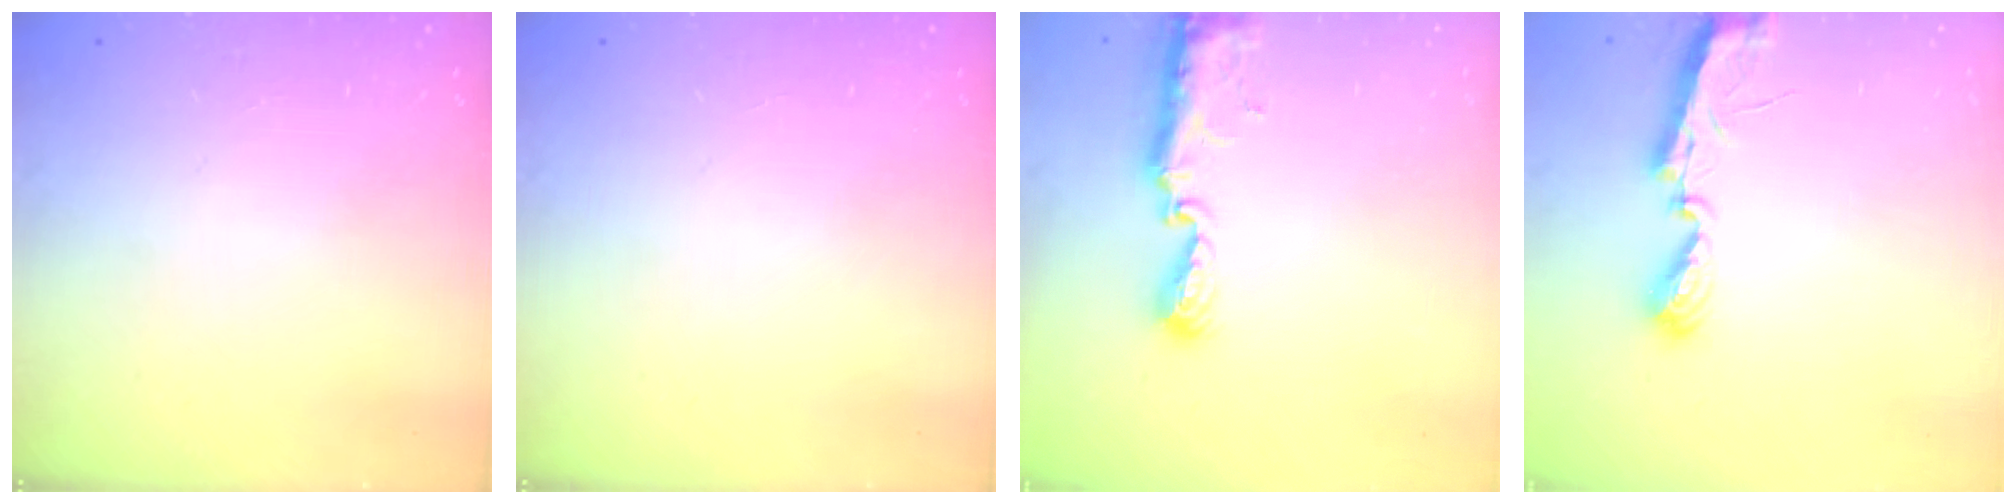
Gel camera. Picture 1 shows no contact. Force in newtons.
{"total": 0.0}
{"total": 8.9, "press": 8.9, "slide": 0.8}
{"total": 7.2, "press": 7.2, "slide": 0.1}